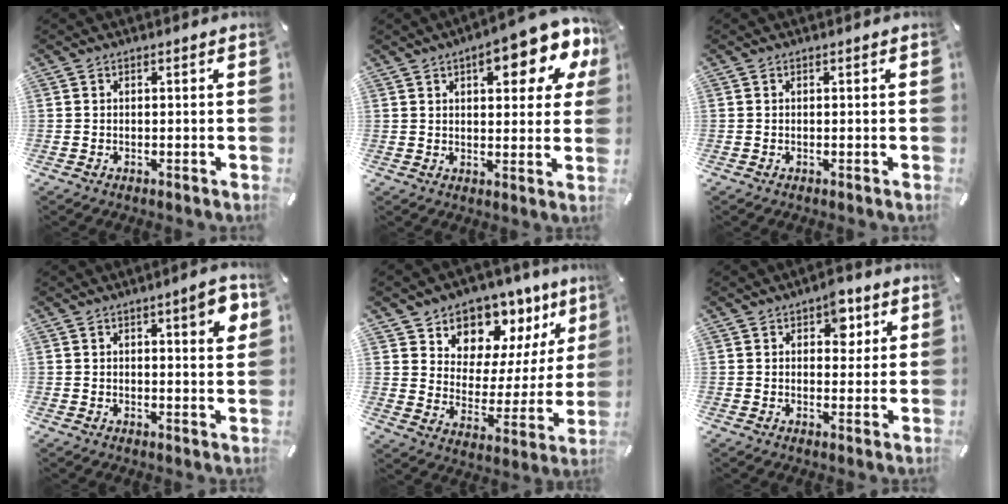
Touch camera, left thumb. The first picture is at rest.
{"total": 13.7, "force": [7.1, 5.7, 10.3], "torque": [-0.134, -0.030, 0.115]}
{"total": 0.0}
{"total": 6.2, "force": [2.6, 2.5, 5.1], "torque": [-0.060, -0.005, 0.036]}
{"total": 9.9, "force": [7.2, 6.7, 0.3], "torque": [-0.005, -0.093, 0.130]}
{"total": 6.0, "force": [2.8, 3.9, 3.6], "torque": [-0.024, -0.011, 0.038]}